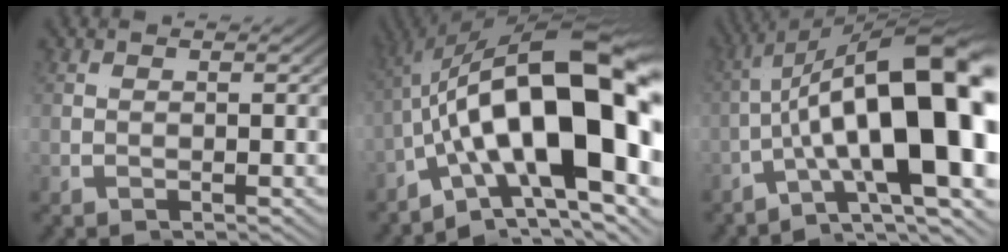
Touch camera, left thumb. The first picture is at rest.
{"total": 19.5, "force": [-0.9, 9.2, 17.2], "torque": [-0.270, 0.000, -0.027]}
{"total": 15.9, "force": [-2.1, 5.8, 14.7], "torque": [-0.217, 0.002, -0.042]}